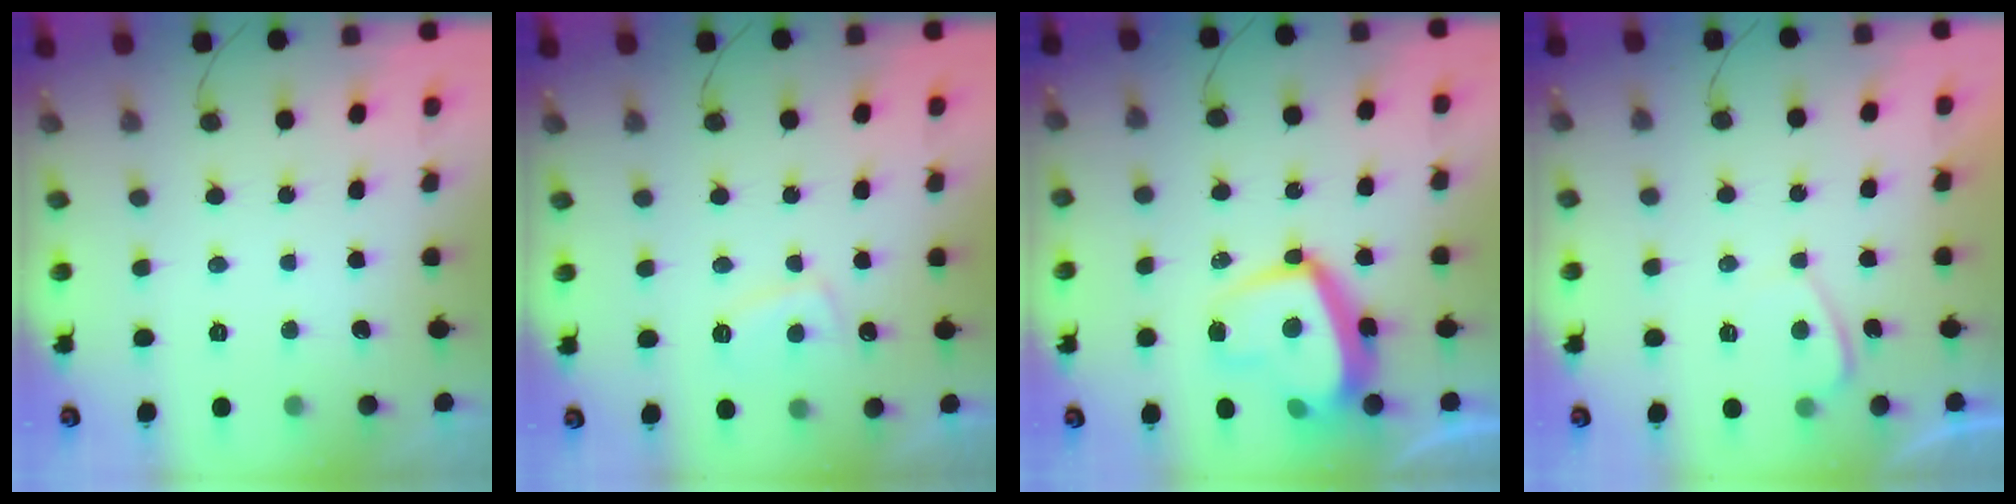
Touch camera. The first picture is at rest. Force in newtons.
{"total": 5.1, "press": 5.0, "slide": 0.9}
{"total": 15.0, "press": 14.9, "slide": 1.5}
{"total": 0.9, "press": 0.7, "slide": 0.5}